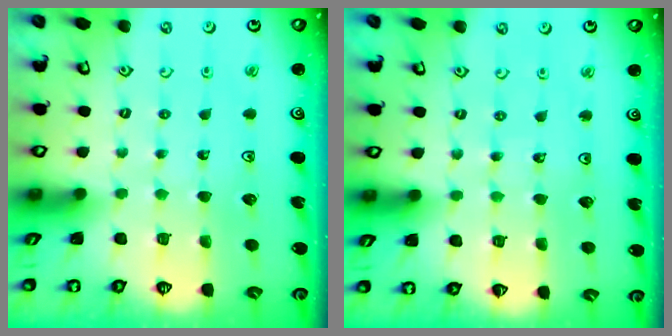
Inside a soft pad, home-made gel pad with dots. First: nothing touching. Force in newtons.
{"total": 3.1, "press": 3.1, "slide": 0.2}